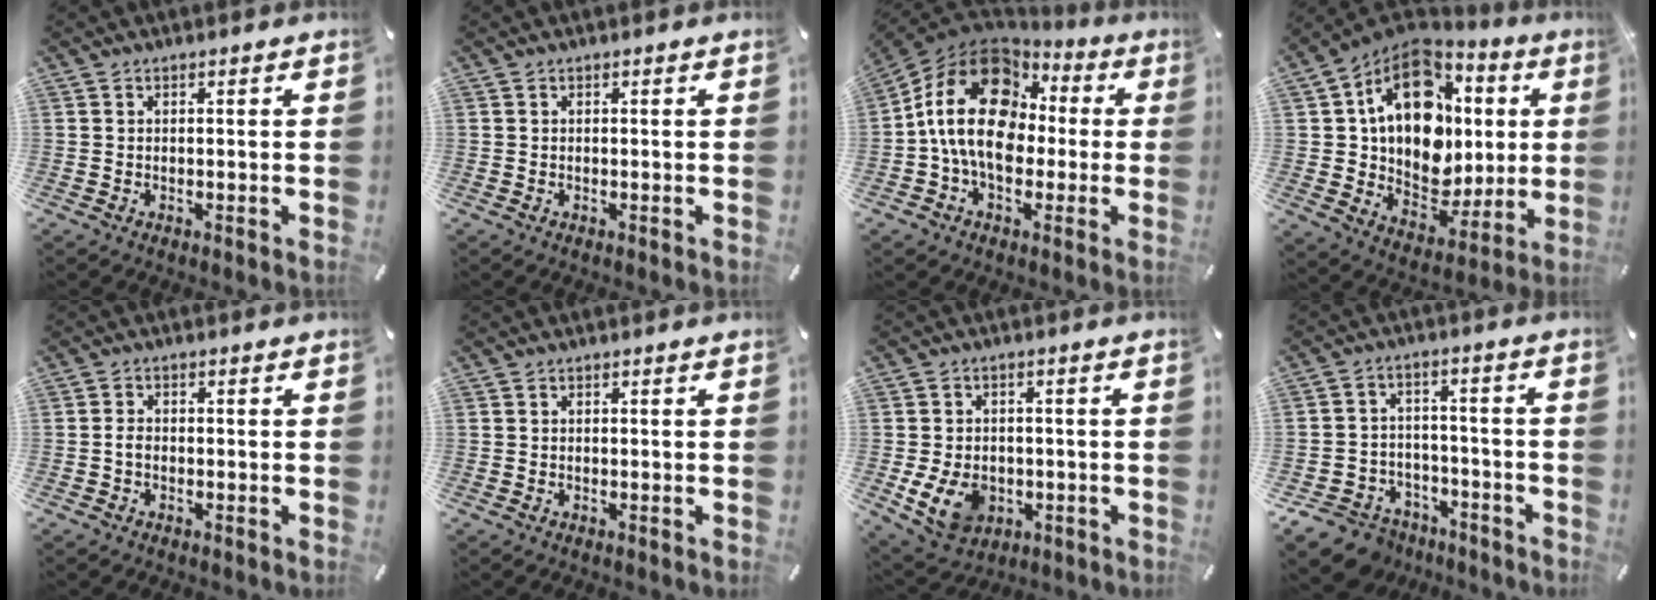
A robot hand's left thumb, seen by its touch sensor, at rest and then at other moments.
{"total": 0.0}
{"total": 18.8, "force": [0.1, 14.3, 12.2], "torque": [-0.246, 0.015, 0.001]}
{"total": 18.3, "force": [5.4, 13.8, 10.7], "torque": [-0.166, -0.035, 0.100]}
{"total": 1.9, "force": [-0.7, 1.3, 1.3], "torque": [-0.024, 0.005, -0.012]}
{"total": 0.0}
{"total": 9.8, "force": [-2.4, 7.6, 5.6], "torque": [-0.115, 0.009, -0.043]}
{"total": 8.8, "force": [-6.2, 5.8, 2.2], "torque": [-0.048, 0.035, -0.115]}